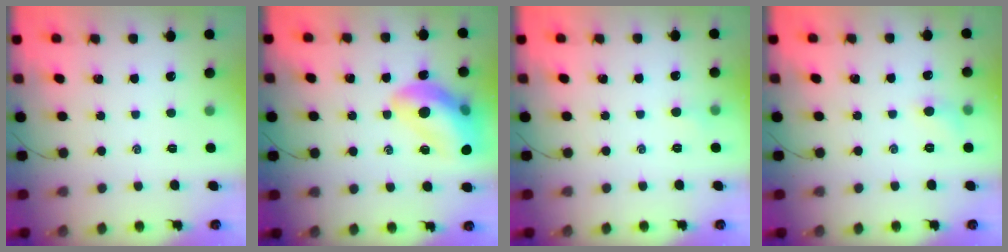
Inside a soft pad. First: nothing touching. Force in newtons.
{"total": 18.7, "press": 18.5, "slide": 2.8}
{"total": 2.6, "press": 2.5, "slide": 0.8}
{"total": 5.2, "press": 4.9, "slide": 1.7}